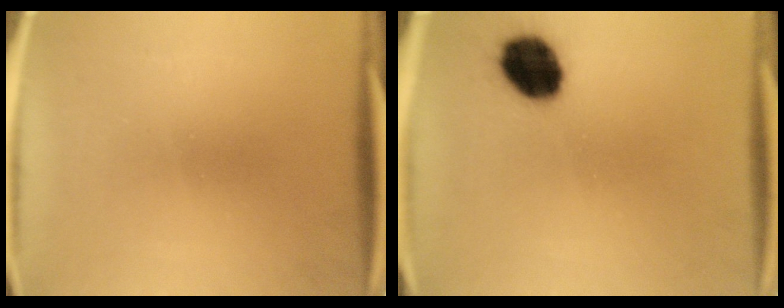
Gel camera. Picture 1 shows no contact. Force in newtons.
{"total": 11.1}